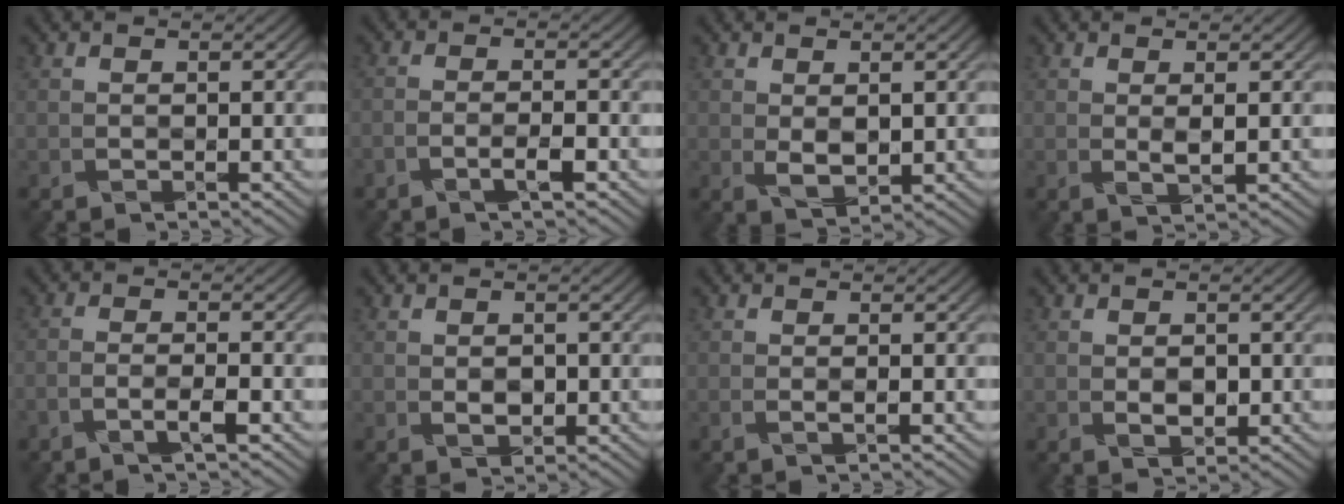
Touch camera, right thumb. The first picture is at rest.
{"total": 2.3, "force": [-1.6, 0.3, 1.6], "torque": [-0.024, 0.008, -0.039]}
{"total": 2.2, "force": [0.7, 1.3, 1.7], "torque": [-0.038, -0.005, 0.022]}
{"total": 1.3, "force": [0.6, 0.2, 1.2], "torque": [-0.026, -0.002, 0.014]}
{"total": 2.7, "force": [-1.8, 0.3, 1.9], "torque": [-0.028, 0.008, -0.048]}
{"total": 1.3, "force": [0.0, 1.1, 0.7], "torque": [-0.012, -0.006, 0.007]}
{"total": 0.8, "force": [-0.1, 0.2, 0.8], "torque": [-0.014, 0.000, -0.006]}
{"total": 1.5, "force": [0.1, 1.2, 1.0], "torque": [-0.019, -0.008, 0.009]}